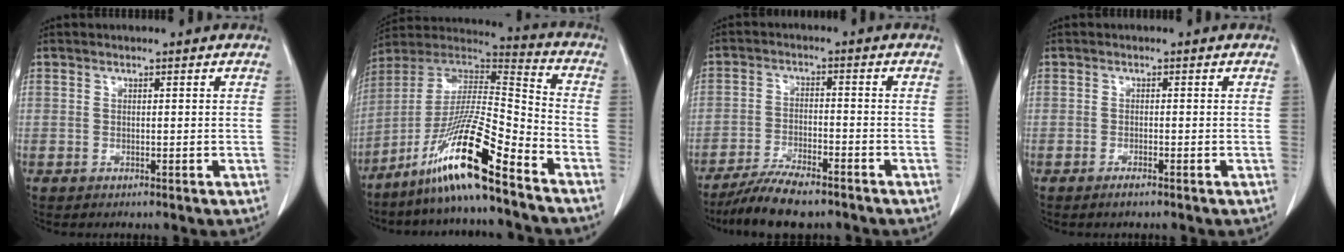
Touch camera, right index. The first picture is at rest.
{"total": 17.2, "force": [-11.5, 0.1, 12.9], "torque": [-0.252, -0.014, -0.212]}
{"total": 8.9, "force": [-7.4, 1.7, 4.7], "torque": [-0.079, -0.022, -0.127]}
{"total": 1.2, "force": [-1.0, 0.0, 0.7], "torque": [-0.015, -0.001, -0.016]}